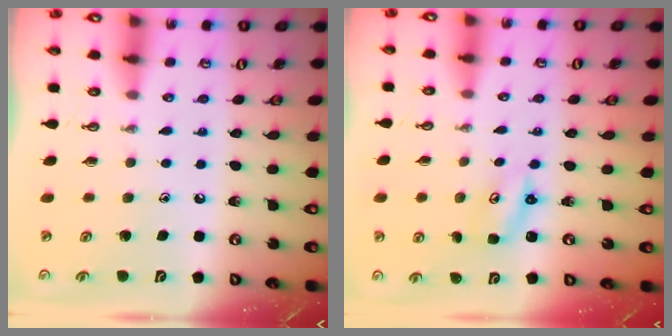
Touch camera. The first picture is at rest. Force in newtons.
{"total": 3.2, "press": 3.2, "slide": 0.3}